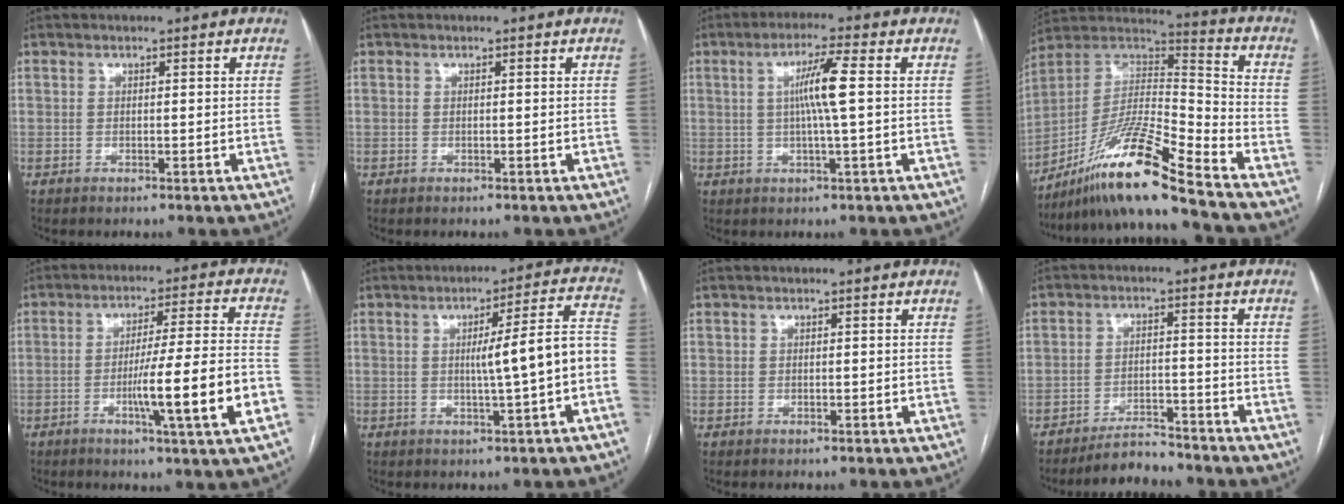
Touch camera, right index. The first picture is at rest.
{"total": 0.0}
{"total": 6.3, "force": [0.8, -0.5, 6.3], "torque": [-0.114, 0.003, 0.014]}
{"total": 16.9, "force": [-12.5, -0.8, 11.3], "torque": [-0.213, 0.006, -0.229]}
{"total": 13.5, "force": [-4.2, -0.8, 12.9], "torque": [-0.207, -0.009, -0.068]}
{"total": 9.8, "force": [-1.4, -0.5, 9.7], "torque": [-0.129, 0.021, -0.020]}
{"total": 0.6, "force": [0.2, 0.5, 0.1], "torque": [0.007, 0.001, 0.002]}
{"total": 5.2, "force": [-5.1, 1.1, 0.9], "torque": [-0.016, -0.006, -0.085]}